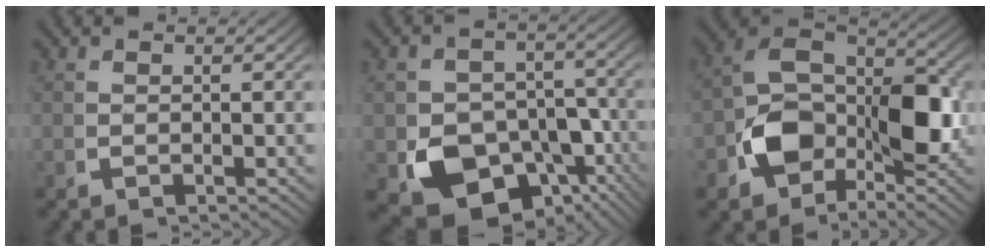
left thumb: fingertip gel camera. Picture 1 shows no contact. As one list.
[{"total": 12.7, "force": [-5.2, 9.3, 6.8], "torque": [-0.145, -0.070, -0.062]}, {"total": 10.7, "force": [-2.0, 7.0, 7.8], "torque": [-0.161, -0.019, -0.035]}]